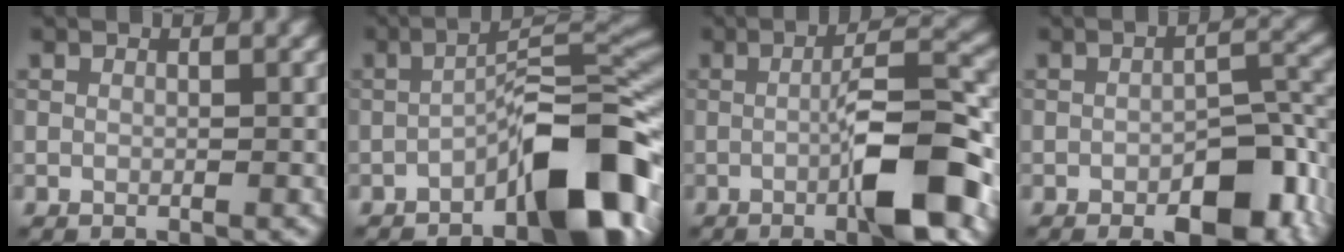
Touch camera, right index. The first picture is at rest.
{"total": 9.3, "force": [-4.6, 2.7, 7.6], "torque": [-0.098, 0.021, -0.082]}
{"total": 8.8, "force": [-2.5, 1.8, 8.2], "torque": [-0.114, 0.012, -0.044]}
{"total": 8.2, "force": [-4.1, 3.6, 6.1], "torque": [-0.076, 0.001, -0.054]}